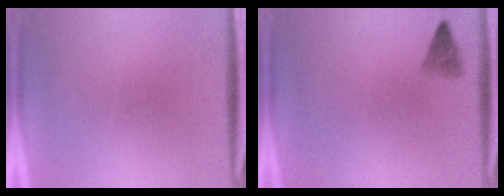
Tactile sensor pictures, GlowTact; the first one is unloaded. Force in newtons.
{"total": 1.0}